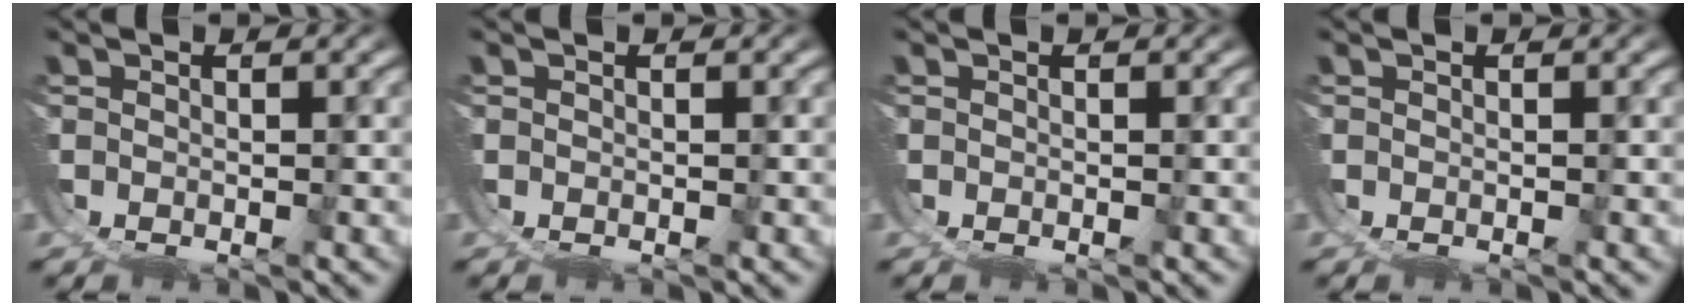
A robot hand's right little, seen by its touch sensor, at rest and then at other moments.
{"total": 0.0}
{"total": 0.0}
{"total": 0.0}